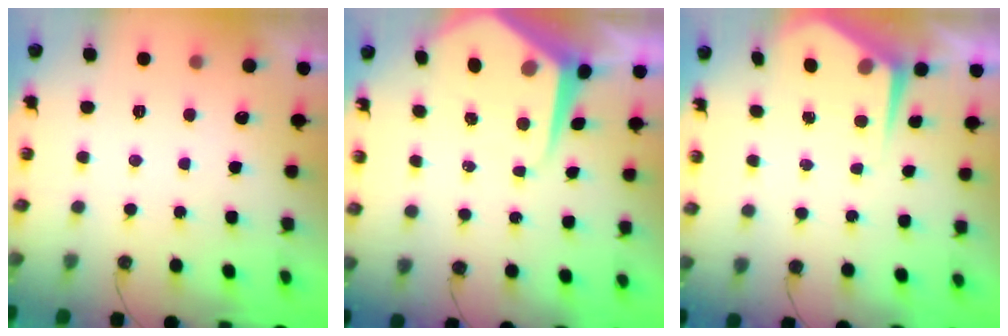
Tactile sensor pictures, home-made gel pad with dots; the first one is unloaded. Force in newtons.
{"total": 8.9, "press": 8.9, "slide": 0.7}
{"total": 4.9, "press": 4.8, "slide": 0.7}